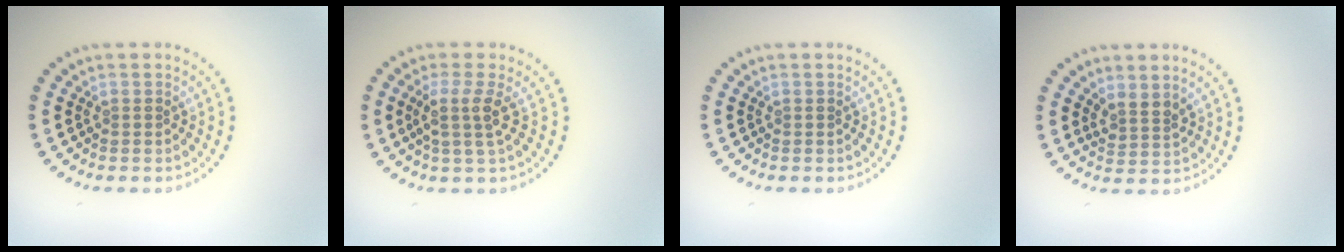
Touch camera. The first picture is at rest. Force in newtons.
{"total": 2.6, "press": 1.9, "slide": 1.7}
{"total": 0.0}
{"total": 1.8, "press": 1.3, "slide": 1.2}